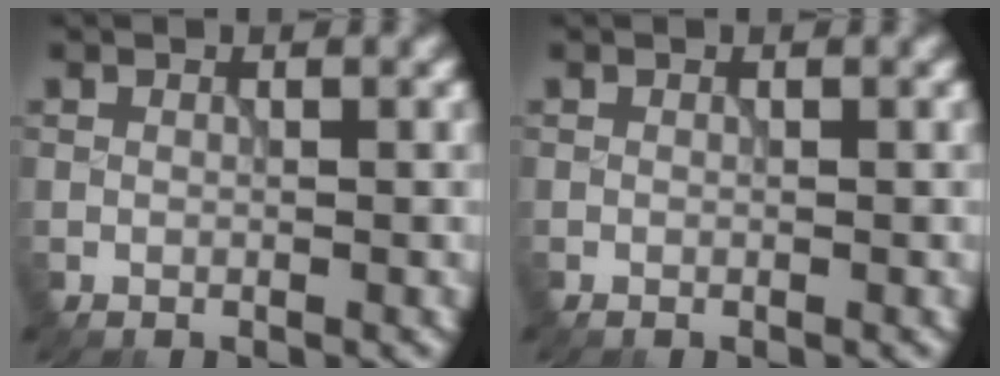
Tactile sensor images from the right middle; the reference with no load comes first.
{"total": 0.0}